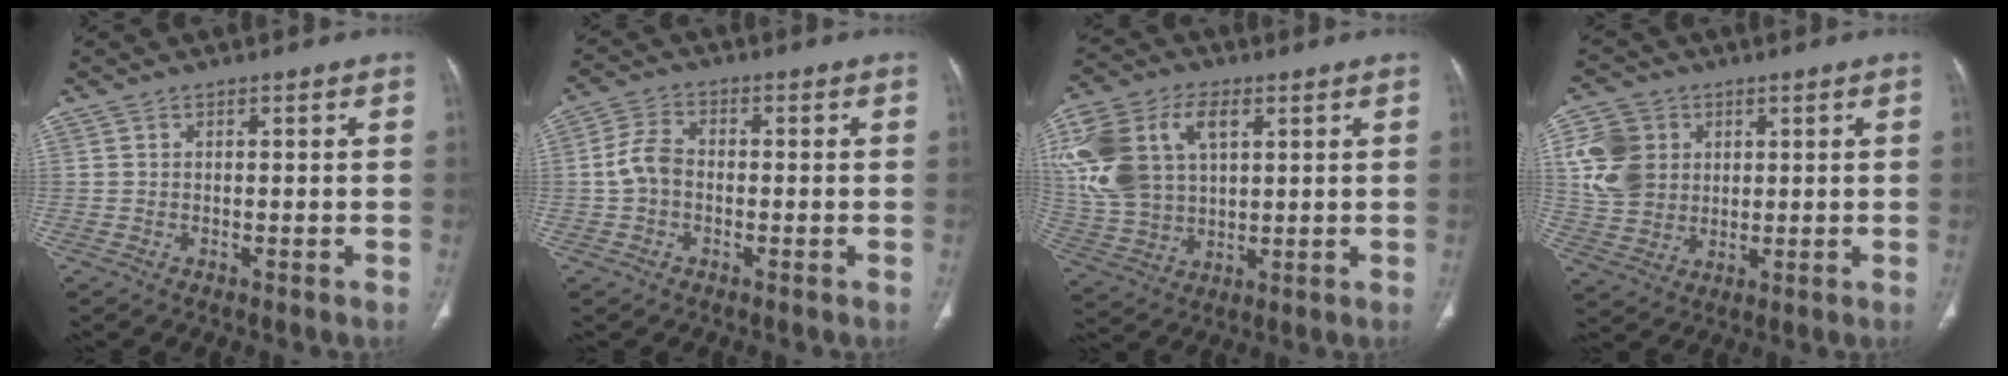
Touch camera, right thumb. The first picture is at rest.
{"total": 5.2, "force": [-0.7, 3.8, 3.5], "torque": [-0.068, 0.017, -0.021]}
{"total": 19.0, "force": [5.5, 12.2, 13.5], "torque": [-0.281, 0.004, 0.108]}
{"total": 11.4, "force": [2.6, 9.6, 5.5], "torque": [-0.092, -0.001, 0.052]}